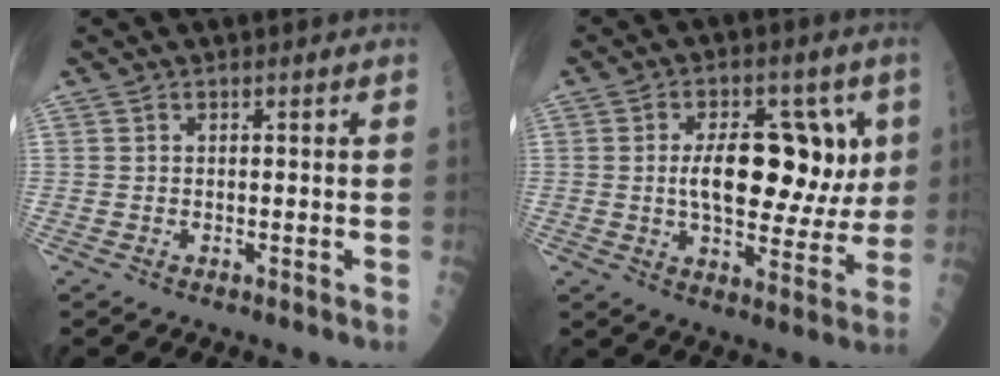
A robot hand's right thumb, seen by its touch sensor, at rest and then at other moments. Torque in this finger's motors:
{"motor_torque": [1.09, 1.13, 0.54, 0.02, 0.08]}